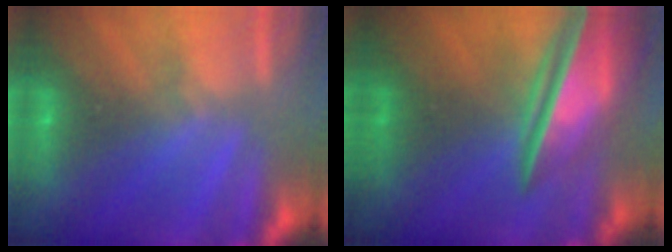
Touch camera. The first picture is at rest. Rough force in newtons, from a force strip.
{"total": 5.7}